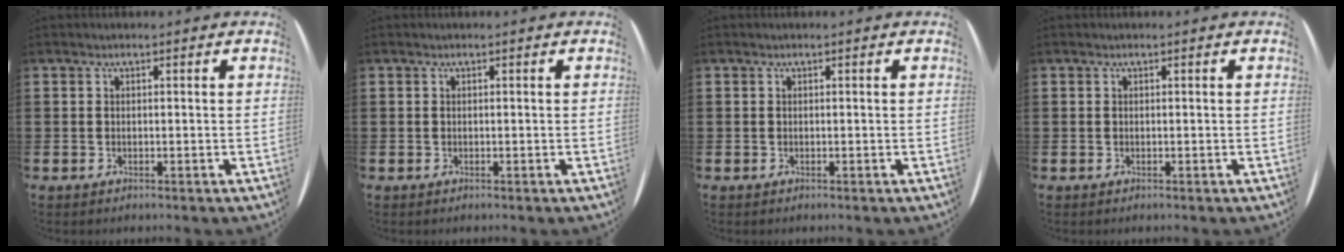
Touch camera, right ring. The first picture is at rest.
{"total": 0.0}
{"total": 0.0}
{"total": 0.0}